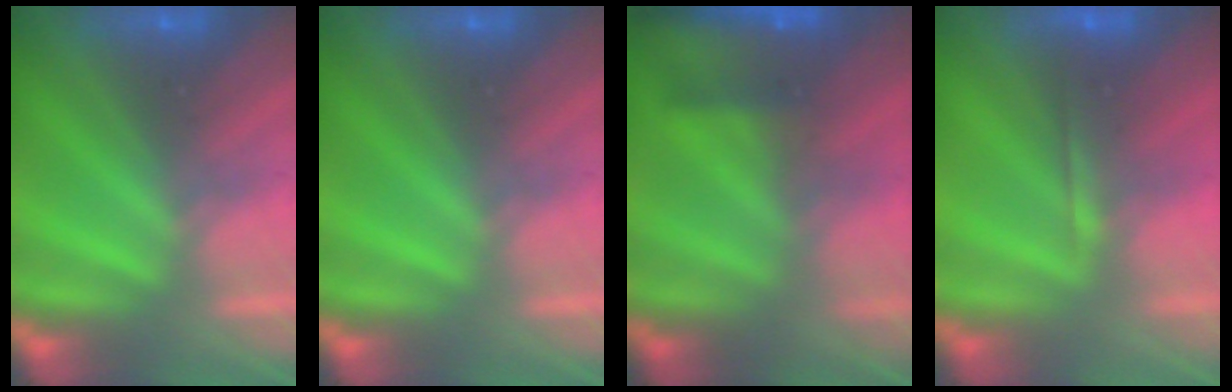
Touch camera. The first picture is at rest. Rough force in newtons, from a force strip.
{"total": 0.0}
{"total": 10.9}
{"total": 1.7}